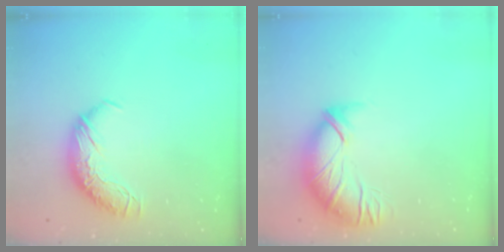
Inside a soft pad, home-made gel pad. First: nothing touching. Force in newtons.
{"total": 2.8, "press": 1.3, "slide": 2.5}